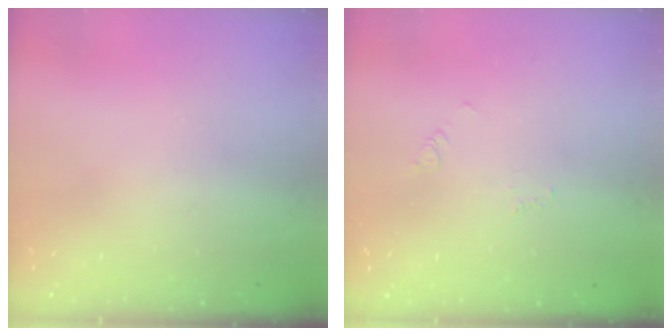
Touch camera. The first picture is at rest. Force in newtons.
{"total": 1.7, "press": 1.6, "slide": 0.3}